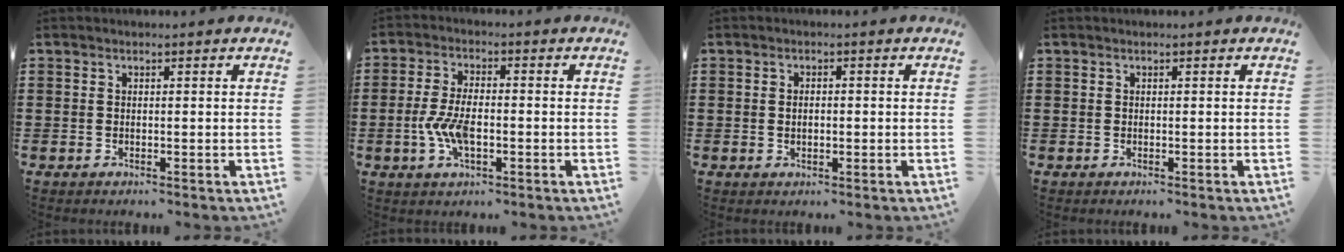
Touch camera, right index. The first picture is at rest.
{"total": 6.1, "force": [-1.5, 2.5, 5.3], "torque": [-0.128, -0.008, -0.032]}
{"total": 1.5, "force": [-0.1, 0.7, 1.3], "torque": [-0.026, 0.005, -0.003]}
{"total": 0.0}